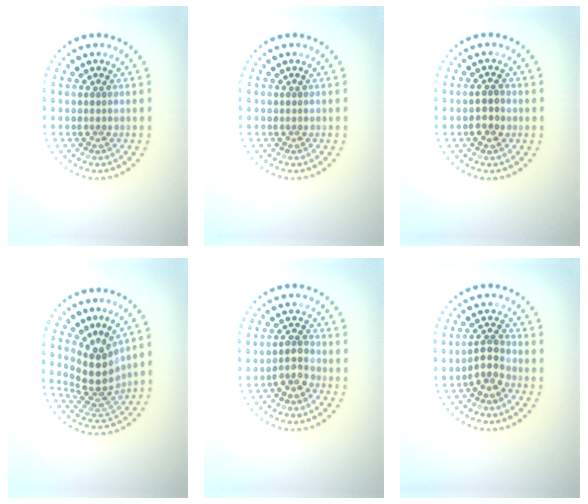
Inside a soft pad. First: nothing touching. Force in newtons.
{"total": 0.0}
{"total": 2.0, "press": 2.0, "slide": 0.4}
{"total": 4.2, "press": 3.0, "slide": 2.9}
{"total": 1.8, "press": 1.7, "slide": 0.5}
{"total": 2.3, "press": 2.1, "slide": 0.9}